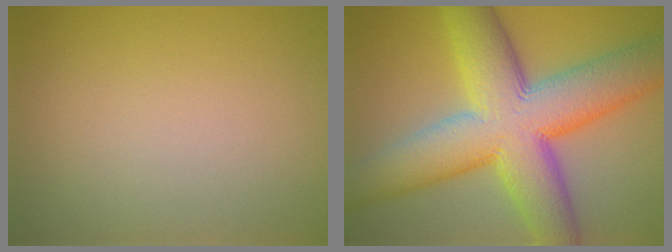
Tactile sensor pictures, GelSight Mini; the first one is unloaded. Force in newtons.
{"total": 13.6, "press": 13.6, "slide": 0.1}